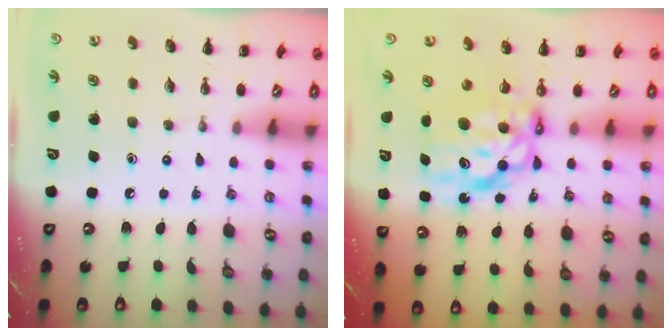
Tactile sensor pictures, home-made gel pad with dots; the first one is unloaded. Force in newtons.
{"total": 9.1, "press": 8.9, "slide": 2.0}